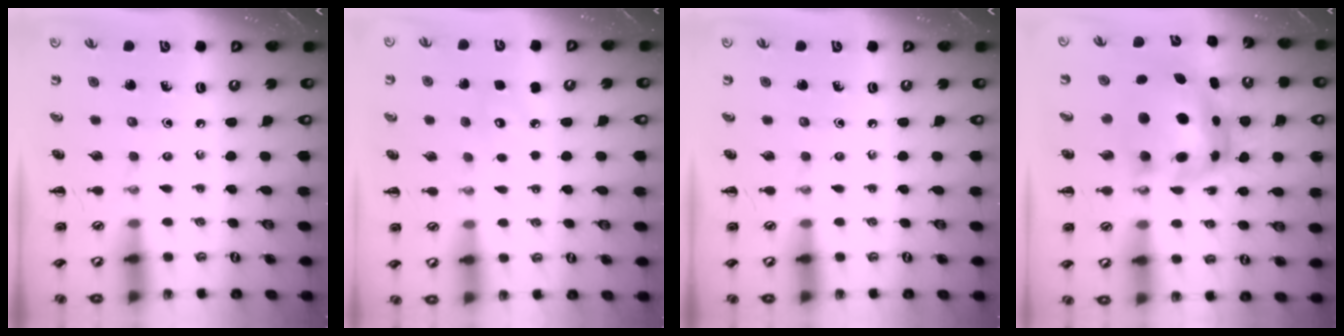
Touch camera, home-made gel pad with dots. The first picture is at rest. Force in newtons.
{"total": 4.9, "press": 4.7, "slide": 1.4}
{"total": 0.0}
{"total": 7.7, "press": 7.4, "slide": 2.2}